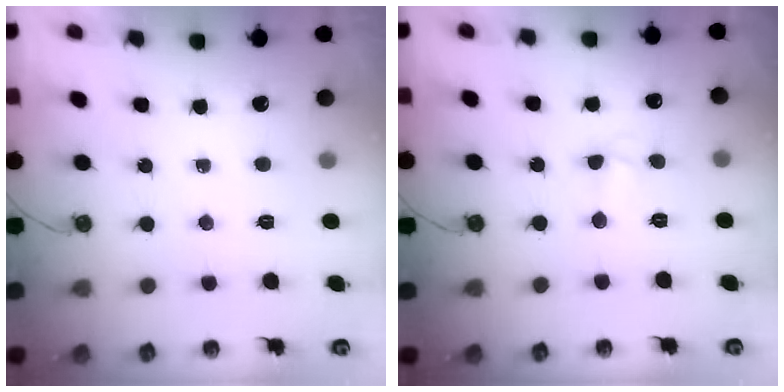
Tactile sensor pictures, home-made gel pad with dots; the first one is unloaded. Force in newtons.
{"total": 3.6, "press": 3.5, "slide": 0.7}